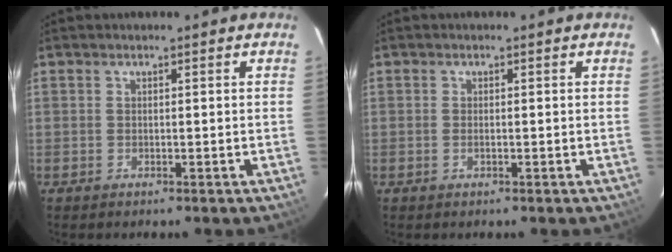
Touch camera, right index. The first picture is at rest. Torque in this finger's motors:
{"motor_torque": [-0.34, 0.11, -0.03, 0.00]}